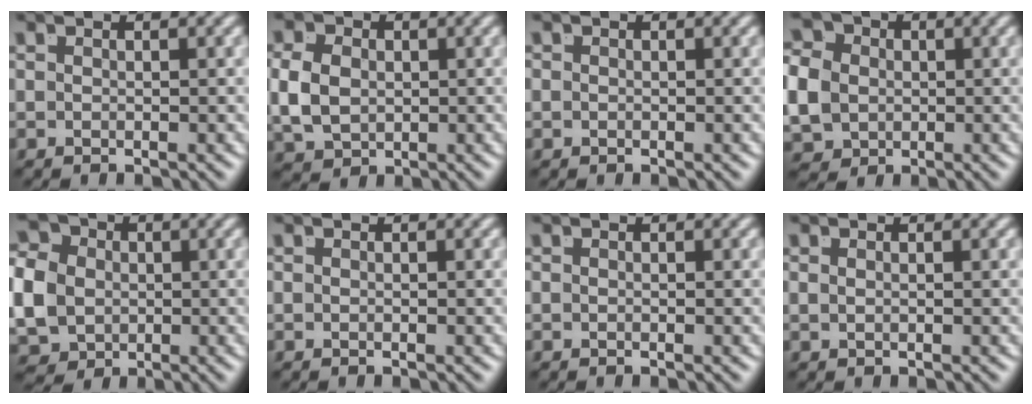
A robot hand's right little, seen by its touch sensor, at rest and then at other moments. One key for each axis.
{"total": 4.7, "fx": -0.1, "fy": 3.9, "fz": 2.6, "tx": -0.061, "ty": -0.018, "tz": 0.010}
{"total": 0.0}
{"total": 7.5, "fx": 0.3, "fy": 6.5, "fz": 3.7, "tx": -0.084, "ty": -0.024, "tz": 0.010}
{"total": 9.0, "fx": 0.1, "fy": 7.8, "fz": 4.3, "tx": -0.101, "ty": -0.032, "tz": 0.010}
{"total": 0.0}
{"total": 0.0}
{"total": 0.9, "fx": 0.2, "fy": -0.8, "fz": 0.4, "tx": 0.000, "ty": -0.004, "tz": 0.009}